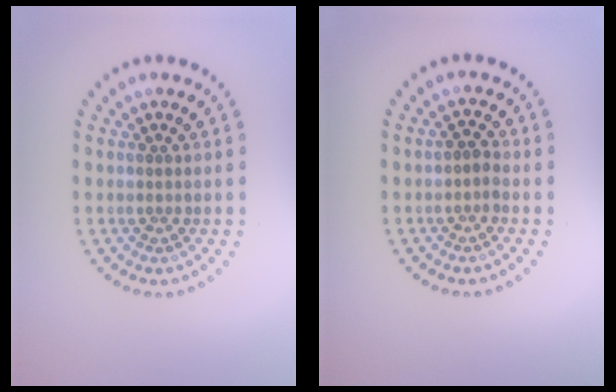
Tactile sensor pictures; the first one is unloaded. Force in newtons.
{"total": 1.1, "press": 1.0, "slide": 0.5}